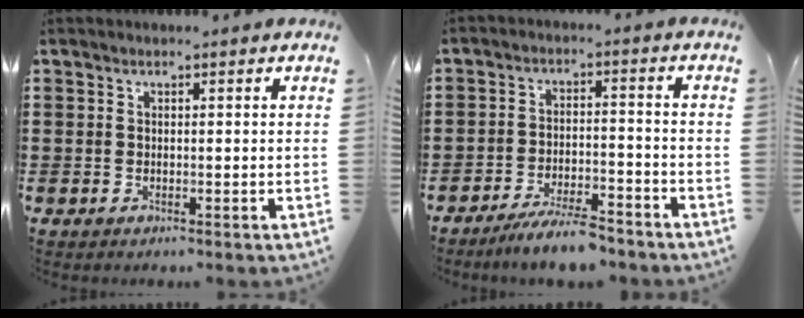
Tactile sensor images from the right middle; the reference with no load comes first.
{"total": 5.7, "force": [-5.2, 0.4, 2.4], "torque": [-0.045, -0.005, -0.096]}